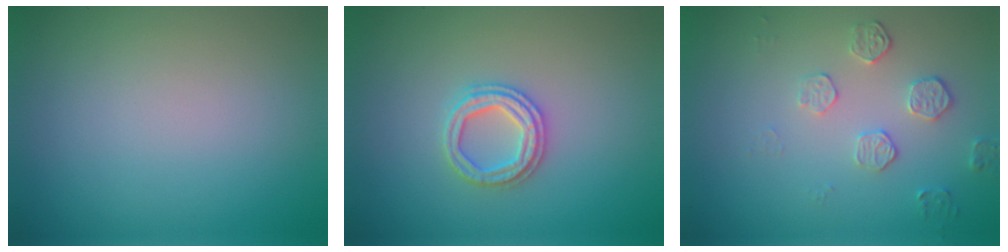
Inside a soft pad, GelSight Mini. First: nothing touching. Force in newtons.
{"total": 2.4, "press": 2.4, "slide": 0.4}
{"total": 1.9, "press": 1.3, "slide": 1.3}